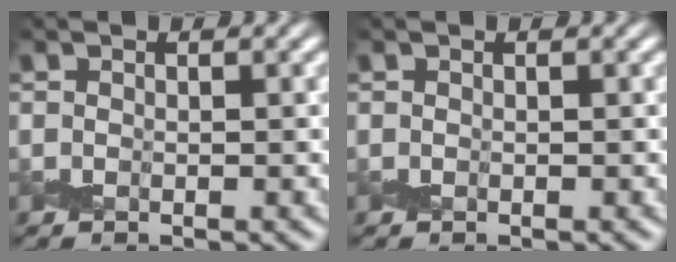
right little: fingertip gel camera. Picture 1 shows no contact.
{"total": 0.0}